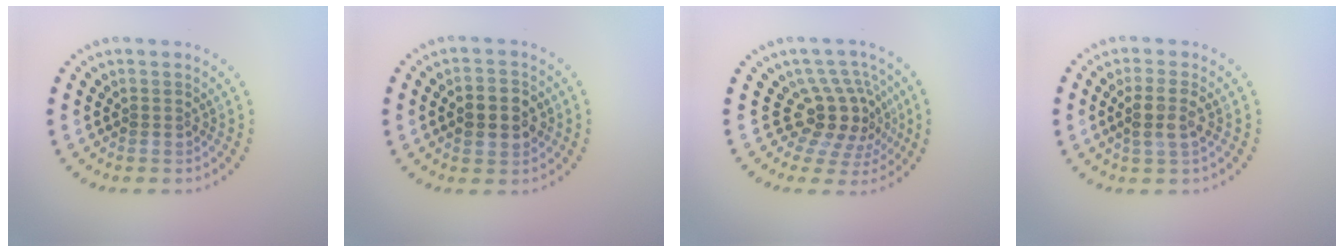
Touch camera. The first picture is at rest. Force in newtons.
{"total": 4.5, "press": 4.5, "slide": 0.5}
{"total": 4.5, "press": 3.4, "slide": 3.0}
{"total": 2.2, "press": 2.1, "slide": 0.7}